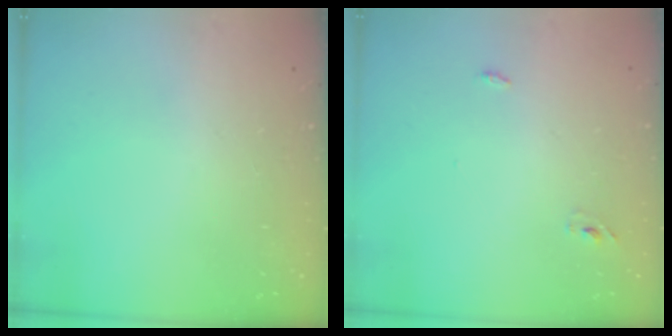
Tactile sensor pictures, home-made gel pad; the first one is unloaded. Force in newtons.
{"total": 2.9, "press": 2.7, "slide": 1.0}